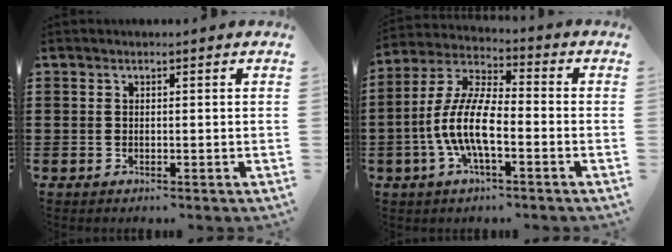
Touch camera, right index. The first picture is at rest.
{"total": 9.8, "force": [-3.2, 3.1, 8.7], "torque": [-0.209, -0.013, -0.068]}